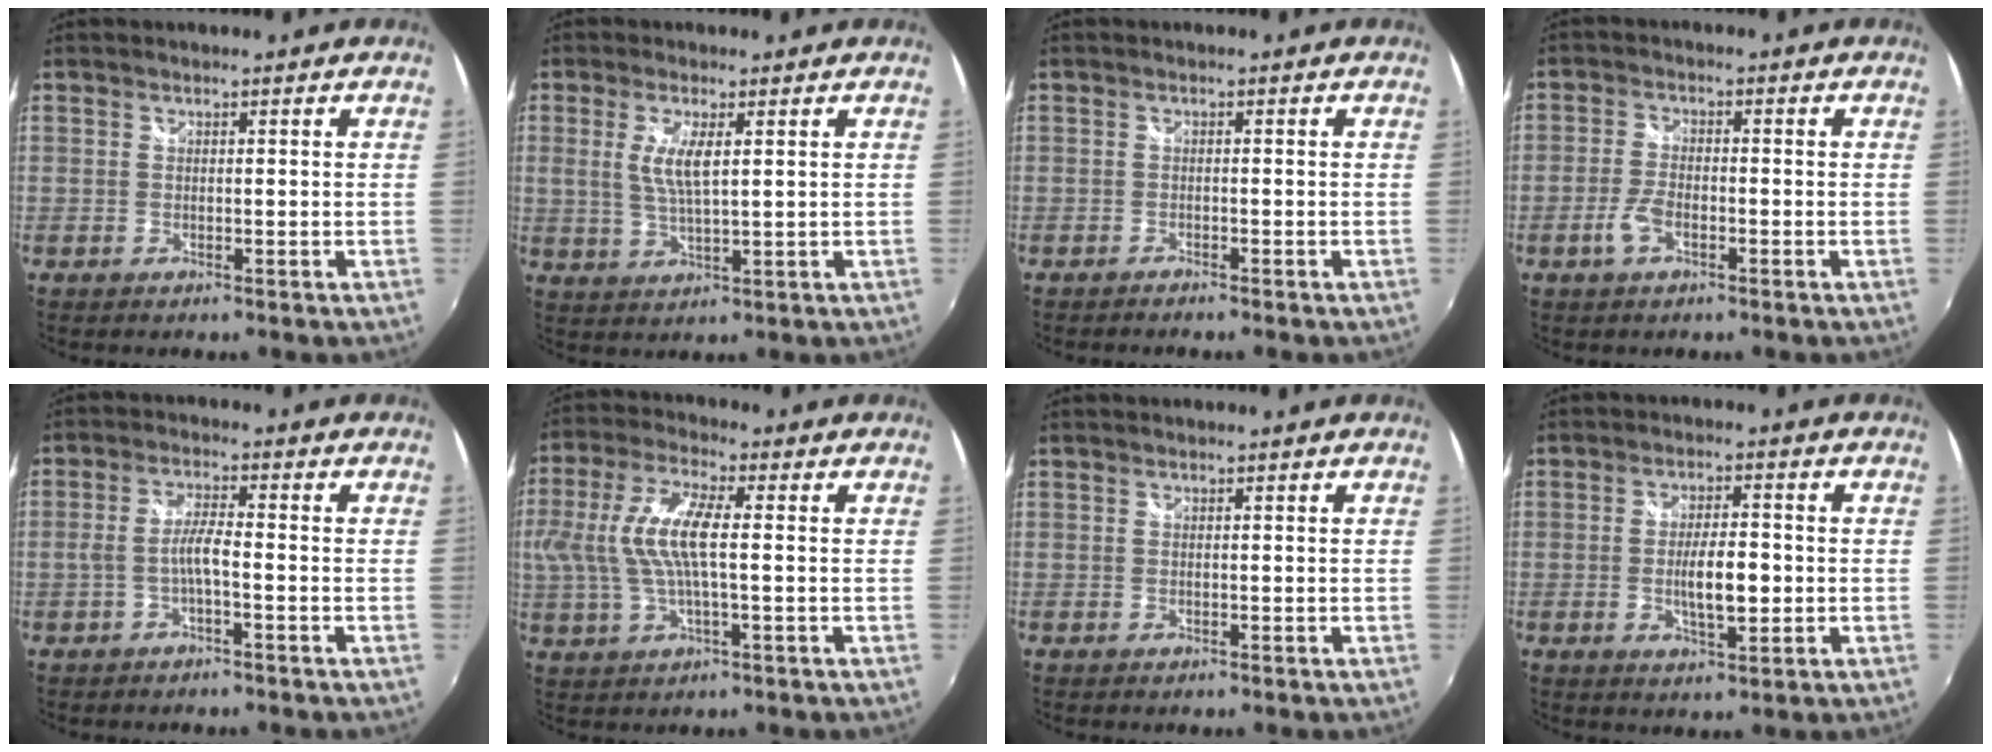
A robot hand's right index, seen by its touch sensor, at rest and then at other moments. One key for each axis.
{"total": 5.6, "fx": 1.4, "fy": 1.3, "fz": 5.2, "tx": -0.108, "ty": -0.005, "tz": 0.027}
{"total": 1.5, "fx": -1.3, "fy": 0.2, "fz": 0.5, "tx": -0.019, "ty": -0.007, "tz": -0.025}
{"total": 4.3, "fx": -2.0, "fy": 1.9, "fz": 3.3, "tx": -0.078, "ty": -0.001, "tz": -0.039}
{"total": 3.8, "fx": -1.5, "fy": 0.3, "fz": 3.5, "tx": -0.076, "ty": 0.006, "tz": -0.027}
{"total": 12.0, "fx": 0.6, "fy": 3.6, "fz": 11.5, "tx": -0.230, "ty": 0.006, "tz": 0.011}
{"total": 0.0}
{"total": 6.9, "fx": -1.0, "fy": 2.2, "fz": 6.4, "tx": -0.118, "ty": -0.004, "tz": -0.015}